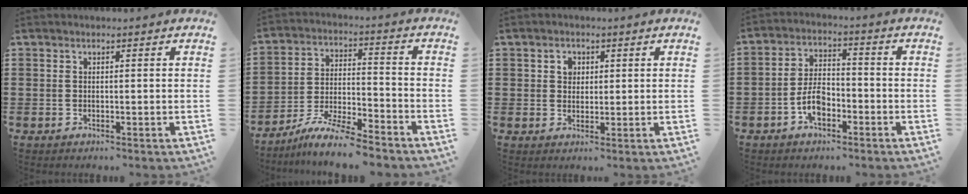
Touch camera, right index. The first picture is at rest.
{"total": 7.9, "force": [-7.2, 0.4, 3.2], "torque": [-0.063, 0.003, -0.139]}
{"total": 2.1, "force": [0.7, 1.8, 0.8], "torque": [-0.022, 0.011, 0.012]}
{"total": 5.8, "force": [-2.6, 3.0, 4.2], "torque": [-0.091, 0.005, -0.052]}